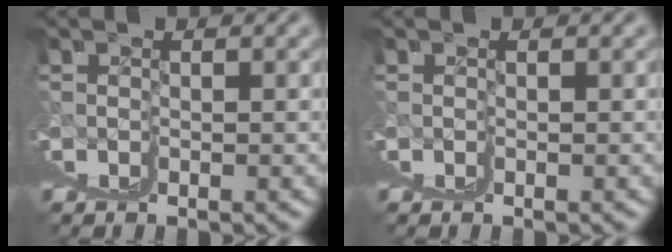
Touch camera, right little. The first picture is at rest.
{"total": 0.0}